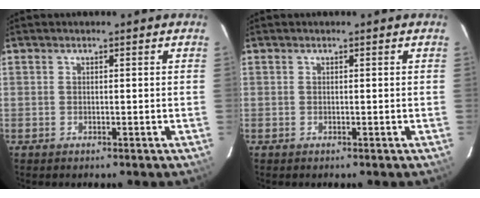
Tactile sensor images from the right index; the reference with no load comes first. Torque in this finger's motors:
{"motor_torque": [0.00, 0.00, 0.03, 0.00]}